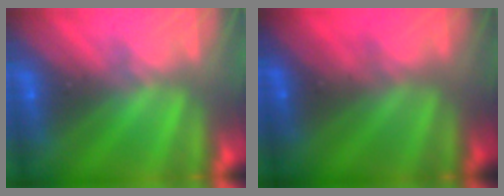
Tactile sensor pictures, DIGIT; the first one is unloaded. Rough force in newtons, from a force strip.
{"total": 2.1}